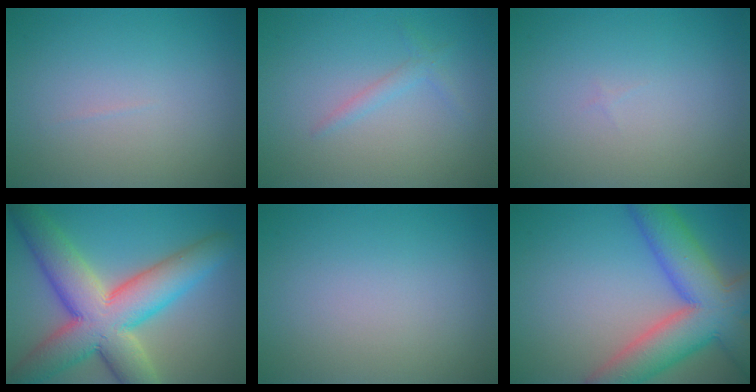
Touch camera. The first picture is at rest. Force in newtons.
{"total": 1.1, "press": 1.1, "slide": 0.1}
{"total": 0.0}
{"total": 11.5, "press": 11.5, "slide": 0.5}
{"total": 0.0}
{"total": 10.2, "press": 10.2, "slide": 0.5}